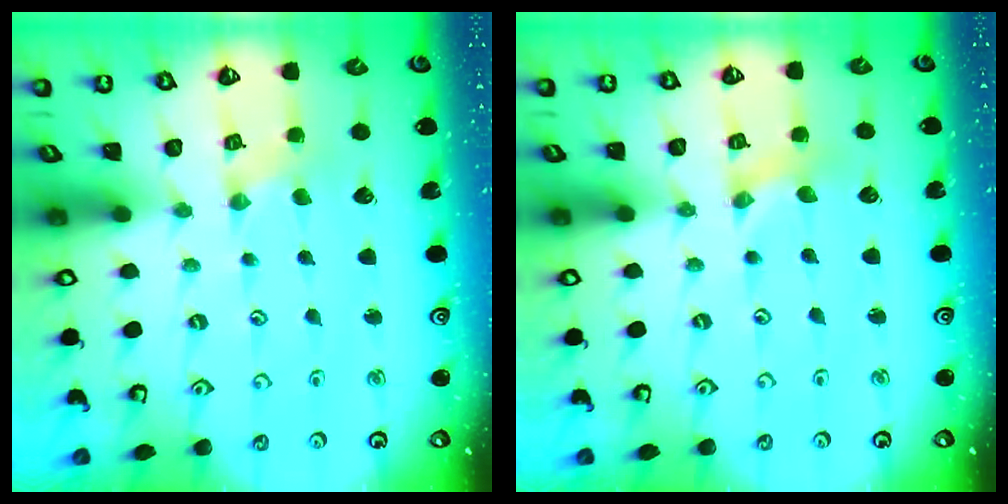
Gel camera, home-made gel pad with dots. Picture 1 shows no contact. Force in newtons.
{"total": 0.8, "press": 0.8, "slide": 0.1}